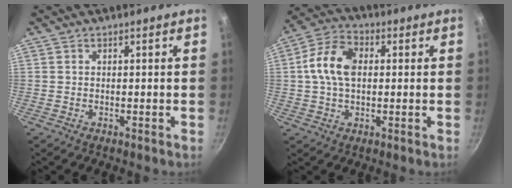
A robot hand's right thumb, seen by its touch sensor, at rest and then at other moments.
{"total": 10.8, "force": [1.2, 7.1, 8.1], "torque": [-0.139, 0.018, 0.009]}